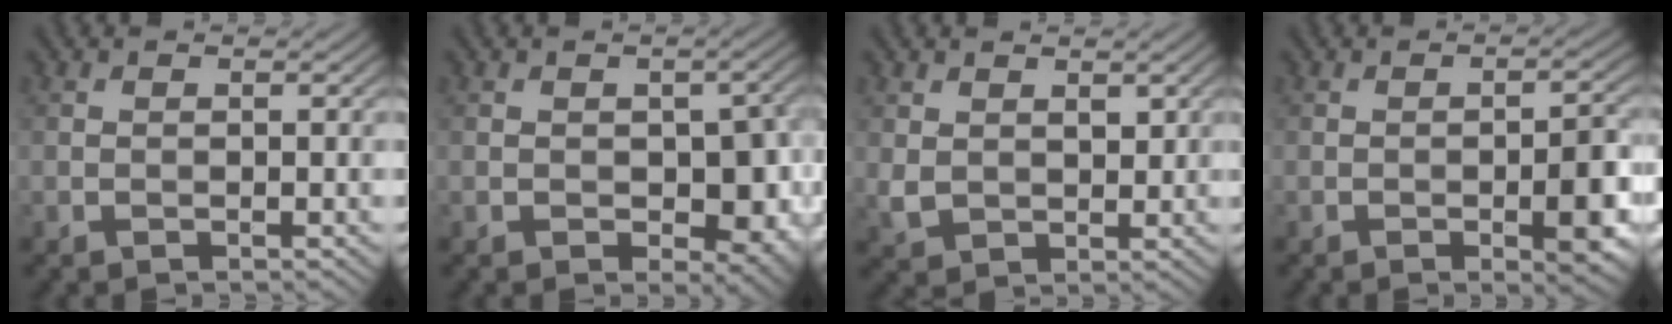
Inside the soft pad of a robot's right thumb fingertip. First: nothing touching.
{"total": 6.7, "force": [-0.8, 4.2, 5.2], "torque": [-0.076, -0.019, -0.005]}
{"total": 3.4, "force": [1.6, 2.4, 1.8], "torque": [-0.048, -0.008, 0.036]}
{"total": 4.8, "force": [-1.6, 1.4, 4.3], "torque": [-0.063, 0.005, -0.022]}